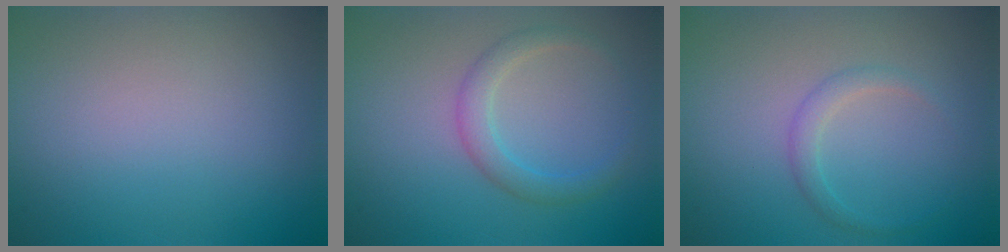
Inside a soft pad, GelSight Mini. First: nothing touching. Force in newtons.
{"total": 2.3, "press": 2.2, "slide": 0.1}
{"total": 1.4, "press": 1.4, "slide": 0.1}